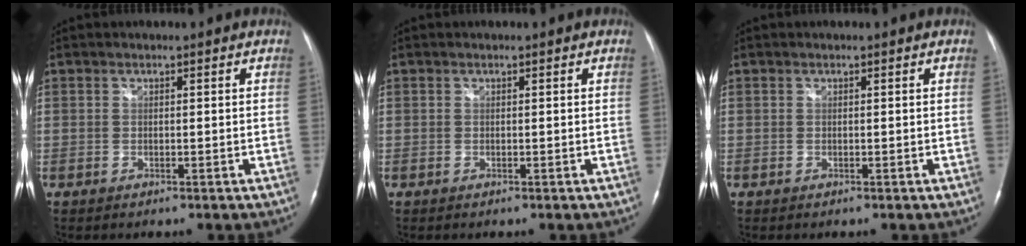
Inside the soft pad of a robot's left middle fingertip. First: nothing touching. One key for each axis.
{"total": 0.0}
{"total": 0.0}